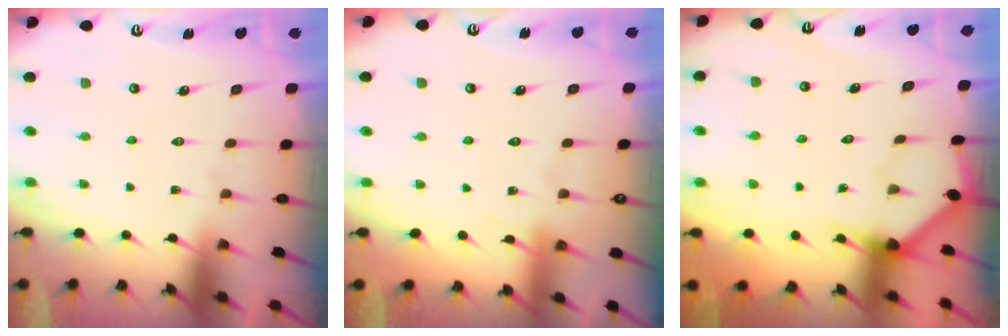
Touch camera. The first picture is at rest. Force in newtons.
{"total": 4.1, "press": 4.0, "slide": 0.5}
{"total": 3.7, "press": 3.7, "slide": 0.4}